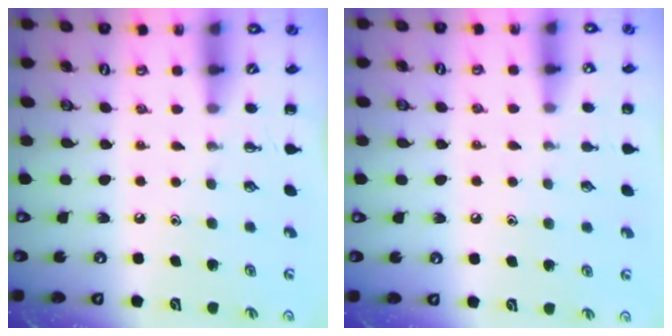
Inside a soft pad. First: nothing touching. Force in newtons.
{"total": 4.1, "press": 4.0, "slide": 0.9}